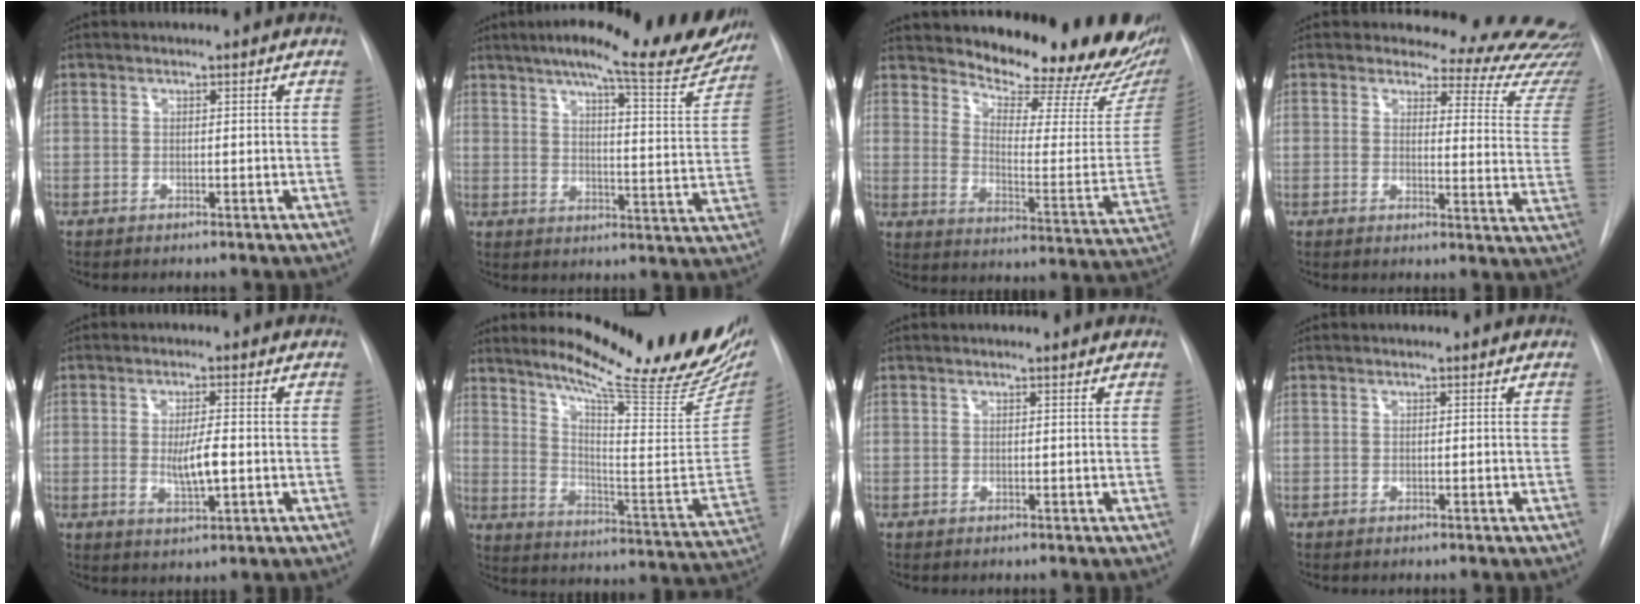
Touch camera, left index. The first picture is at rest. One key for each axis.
{"total": 20.0, "fx": 16.9, "fy": 2.8, "fz": 10.4, "tx": -0.144, "ty": -0.032, "tz": 0.203}
{"total": 20.7, "fx": 18.9, "fy": 2.8, "fz": 8.0, "tx": -0.112, "ty": -0.105, "tz": 0.235}
{"total": 16.6, "fx": 15.9, "fy": 3.7, "fz": 2.8, "tx": 0.003, "ty": -0.125, "tz": 0.140}
{"total": 4.7, "fx": -0.8, "fy": 1.0, "fz": 4.6, "tx": -0.083, "ty": -0.011, "tz": -0.012}
{"total": 24.1, "fx": 19.7, "fy": 2.6, "fz": 13.6, "tx": -0.201, "ty": -0.084, "tz": 0.260}
{"total": 0.7, "fx": 0.5, "fy": 0.0, "fz": 0.4, "tx": -0.010, "ty": 0.006, "tz": 0.006}
{"total": 0.0}